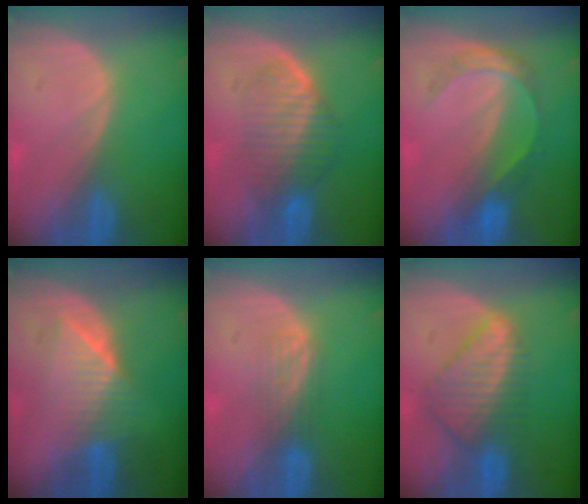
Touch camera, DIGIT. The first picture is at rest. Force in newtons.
{"total": 6.7, "press": 6.4, "slide": 1.7}
{"total": 4.7, "press": 4.7, "slide": 0.4}
{"total": 6.3, "press": 6.2, "slide": 1.0}
{"total": 2.6, "press": 2.6, "slide": 0.4}
{"total": 8.1, "press": 7.2, "slide": 3.7}